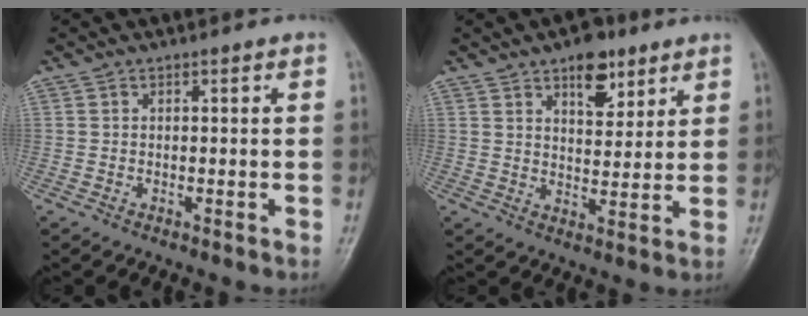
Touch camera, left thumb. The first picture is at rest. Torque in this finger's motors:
{"motor_torque": [1.40, 0.37, 1.08, -0.49, -0.03]}